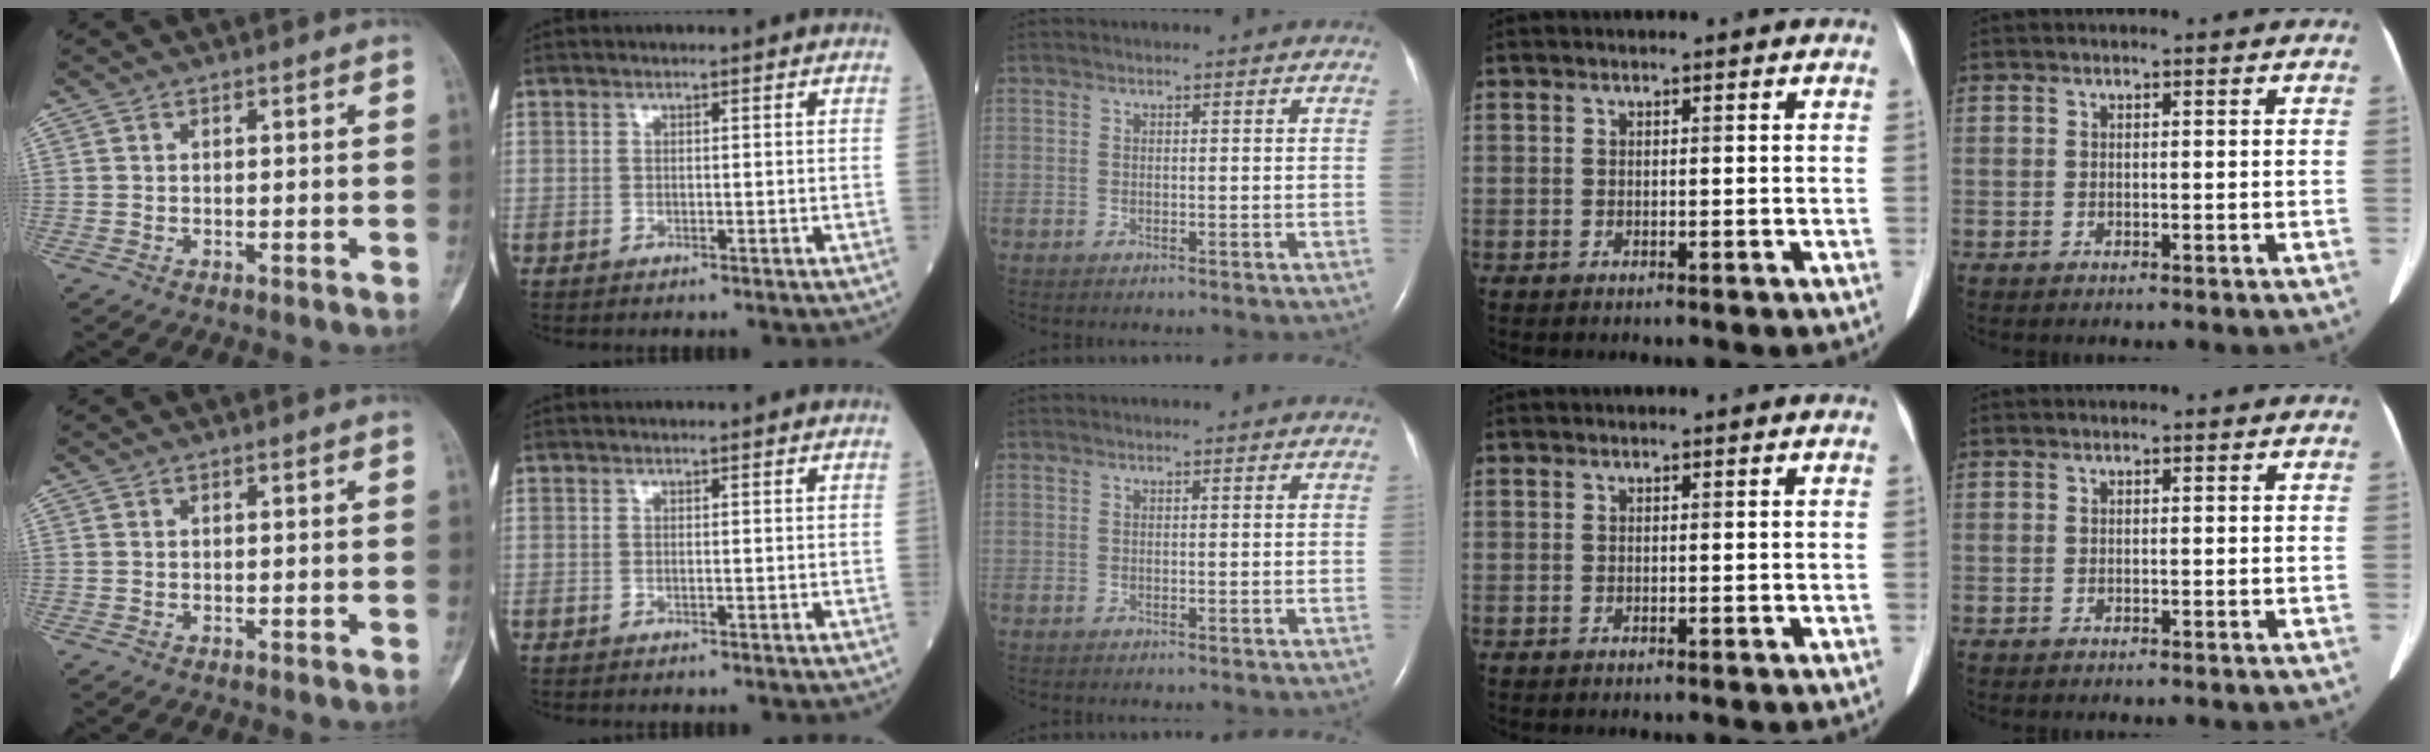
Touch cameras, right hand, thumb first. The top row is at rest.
{}